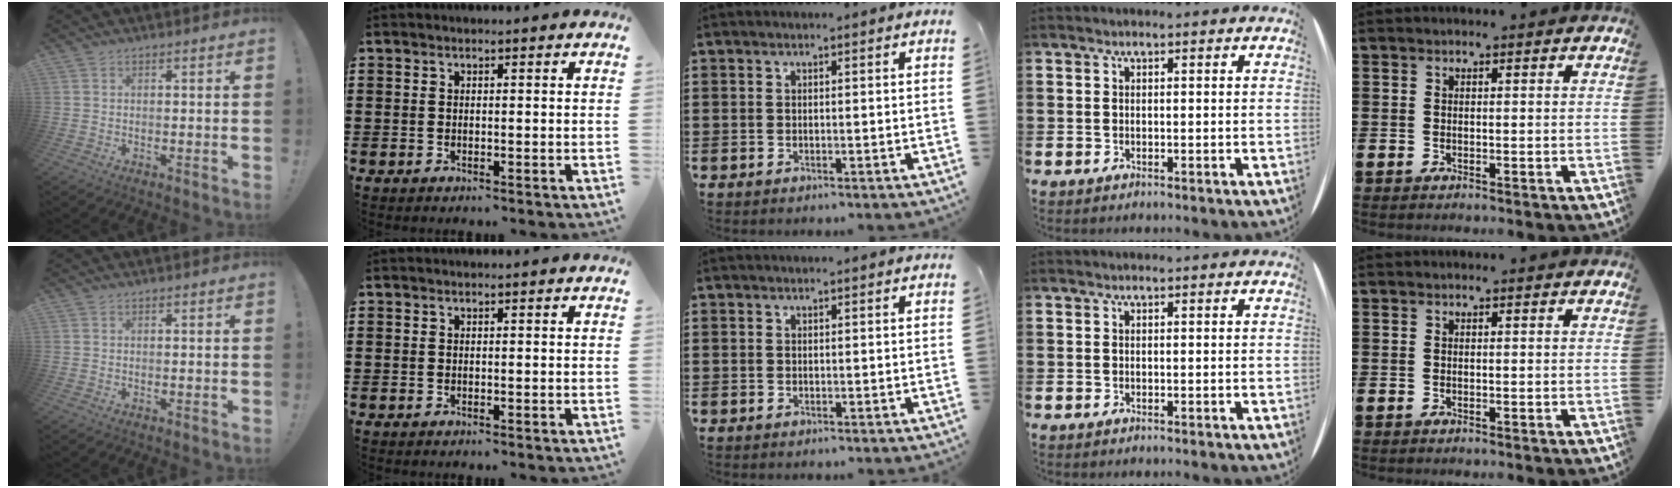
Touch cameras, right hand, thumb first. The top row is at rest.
{}